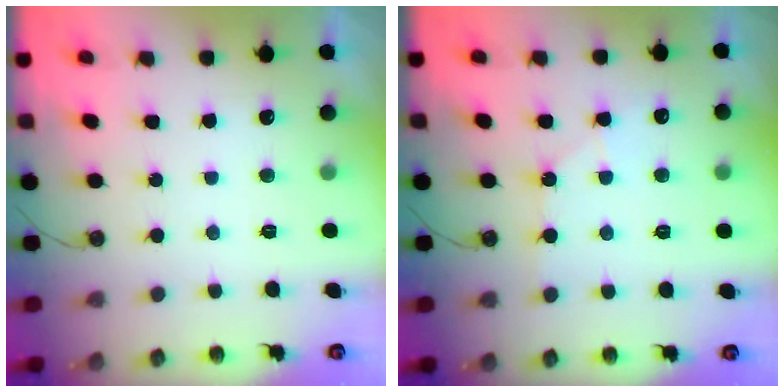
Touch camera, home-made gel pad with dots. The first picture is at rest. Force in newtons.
{"total": 5.6, "press": 5.6, "slide": 0.7}